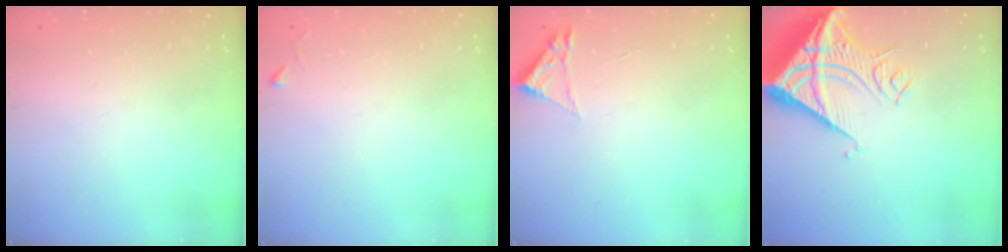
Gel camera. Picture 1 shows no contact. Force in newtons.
{"total": 2.3, "press": 2.3, "slide": 0.4}
{"total": 1.8, "press": 1.8, "slide": 0.2}
{"total": 14.2, "press": 14.1, "slide": 1.9}